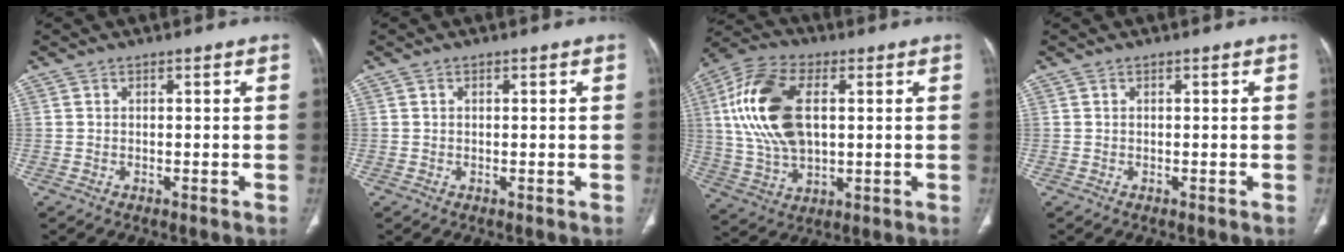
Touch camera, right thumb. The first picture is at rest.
{"total": 0.0}
{"total": 18.0, "force": [3.2, 10.1, 14.5], "torque": [-0.289, 0.009, 0.060]}
{"total": 0.0}